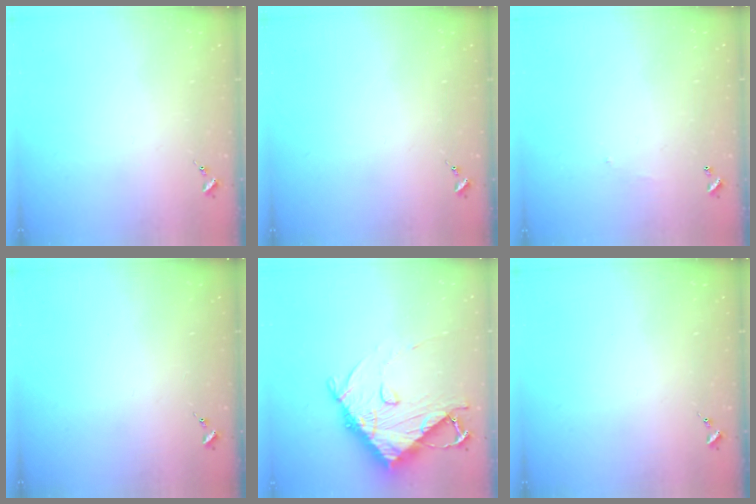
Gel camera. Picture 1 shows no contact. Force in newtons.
{"total": 0.0}
{"total": 3.8, "press": 3.8, "slide": 0.1}
{"total": 0.0}
{"total": 14.2, "press": 14.1, "slide": 1.7}
{"total": 0.0}